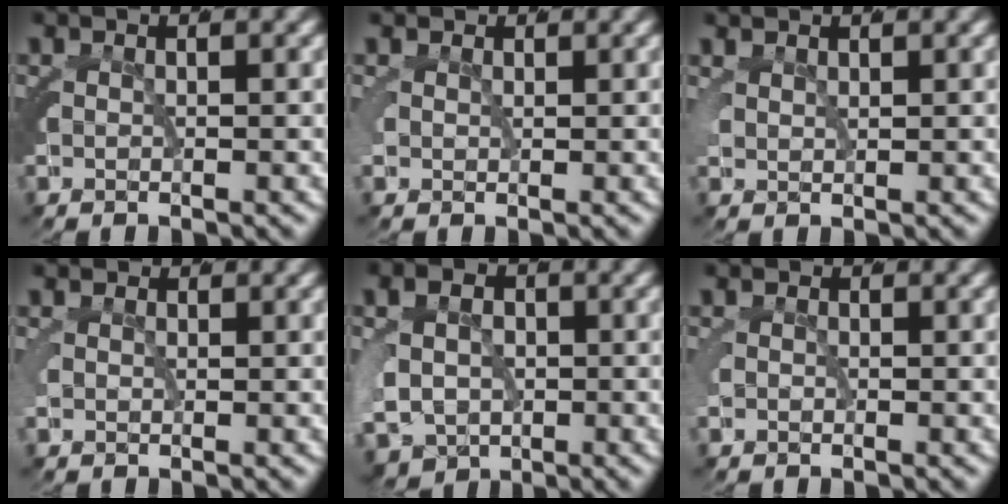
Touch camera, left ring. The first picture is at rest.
{"total": 1.6, "force": [0.8, 1.3, 0.5], "torque": [-0.021, -0.004, 0.018]}
{"total": 1.6, "force": [1.5, 0.4, 0.6], "torque": [-0.011, 0.004, 0.029]}
{"total": 0.9, "force": [0.4, 0.8, 0.3], "torque": [-0.013, -0.001, 0.006]}
{"total": 8.3, "force": [-2.7, 6.9, 3.6], "torque": [-0.075, -0.042, -0.036]}
{"total": 0.7, "force": [-0.2, 0.6, 0.2], "torque": [-0.007, 0.000, -0.009]}